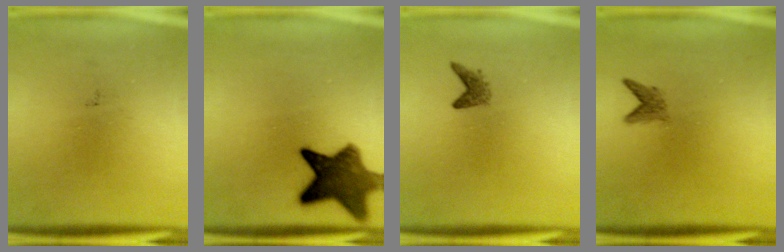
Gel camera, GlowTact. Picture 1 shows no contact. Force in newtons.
{"total": 9.8}
{"total": 1.4}
{"total": 1.7}